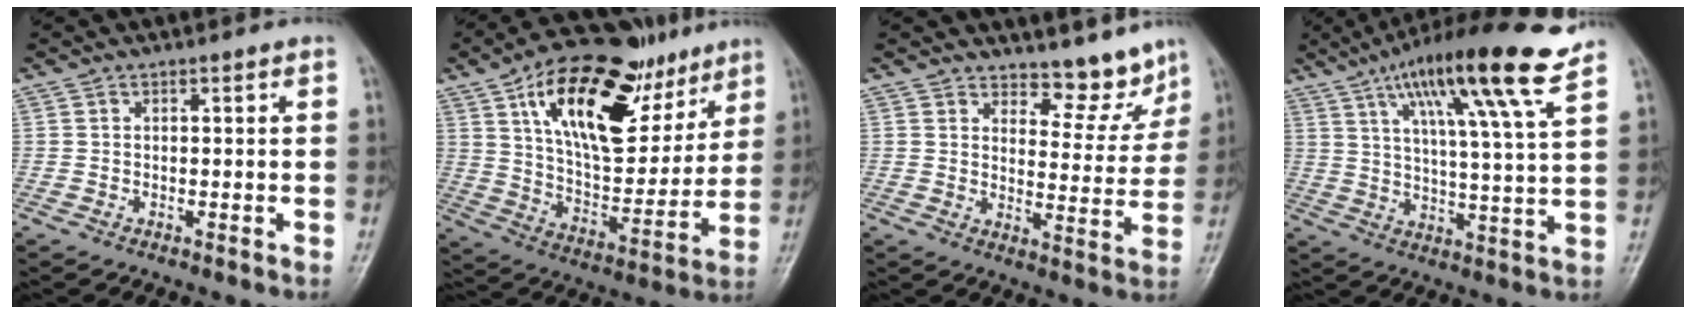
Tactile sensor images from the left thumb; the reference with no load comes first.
{"total": 26.4, "force": [13.1, 12.9, 18.9], "torque": [-0.260, -0.030, 0.218]}
{"total": 7.9, "force": [7.1, 3.1, 1.7], "torque": [0.010, -0.066, 0.099]}
{"total": 18.2, "force": [11.2, 1.5, 14.2], "torque": [-0.220, -0.042, 0.175]}